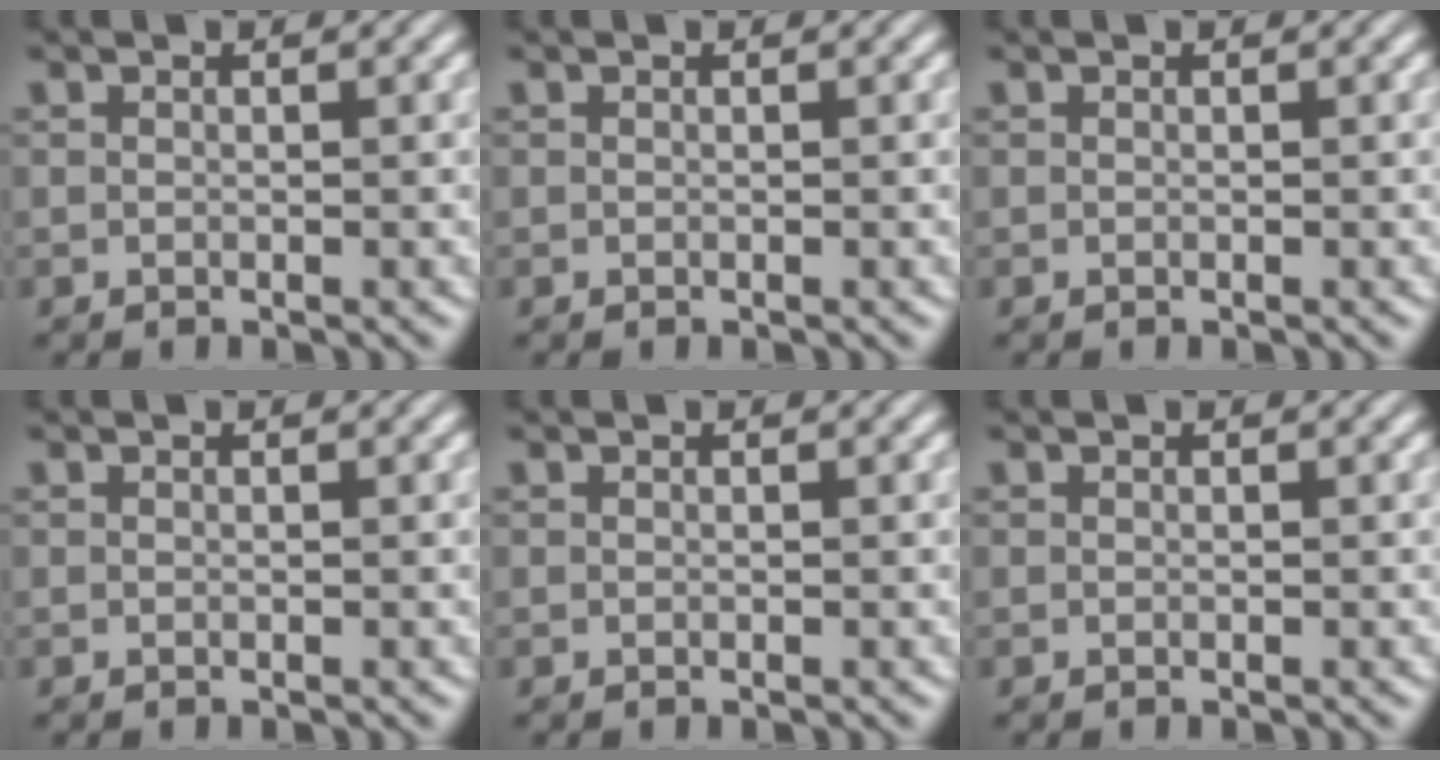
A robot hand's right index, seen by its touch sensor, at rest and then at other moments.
{"total": 0.0}
{"total": 0.0}
{"total": 0.0}
{"total": 0.0}
{"total": 0.0}